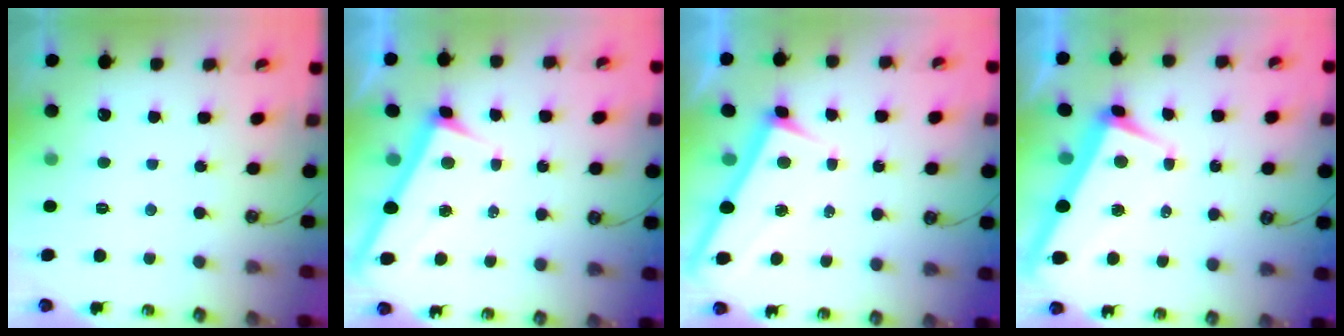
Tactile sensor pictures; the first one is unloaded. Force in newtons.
{"total": 2.9, "press": 2.9, "slide": 0.4}
{"total": 2.5, "press": 2.5, "slide": 0.3}
{"total": 1.7, "press": 1.4, "slide": 1.0}